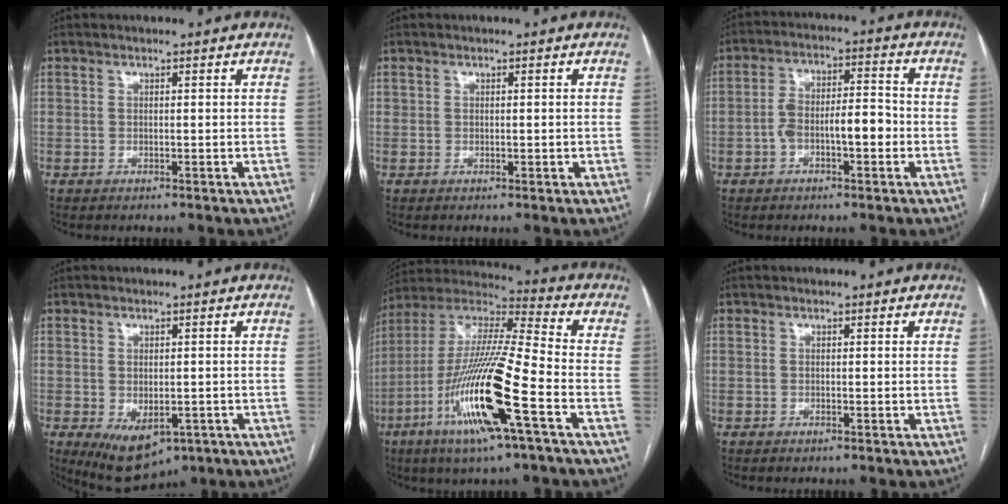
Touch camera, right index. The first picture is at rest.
{"total": 0.8, "force": [0.0, 0.6, 0.5], "torque": [-0.008, 0.005, 0.003]}
{"total": 7.6, "force": [-2.0, 2.6, 6.8], "torque": [-0.125, 0.028, -0.035]}
{"total": 8.2, "force": [-3.8, 4.6, 5.7], "torque": [-0.086, -0.015, -0.045]}
{"total": 20.2, "force": [-7.9, 1.1, 18.6], "torque": [-0.396, -0.027, -0.154]}
{"total": 0.0}